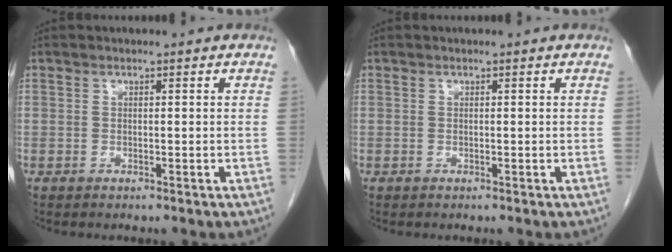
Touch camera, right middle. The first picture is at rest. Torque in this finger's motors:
{"motor_torque": [0.42, -0.04, -0.03, -0.01]}